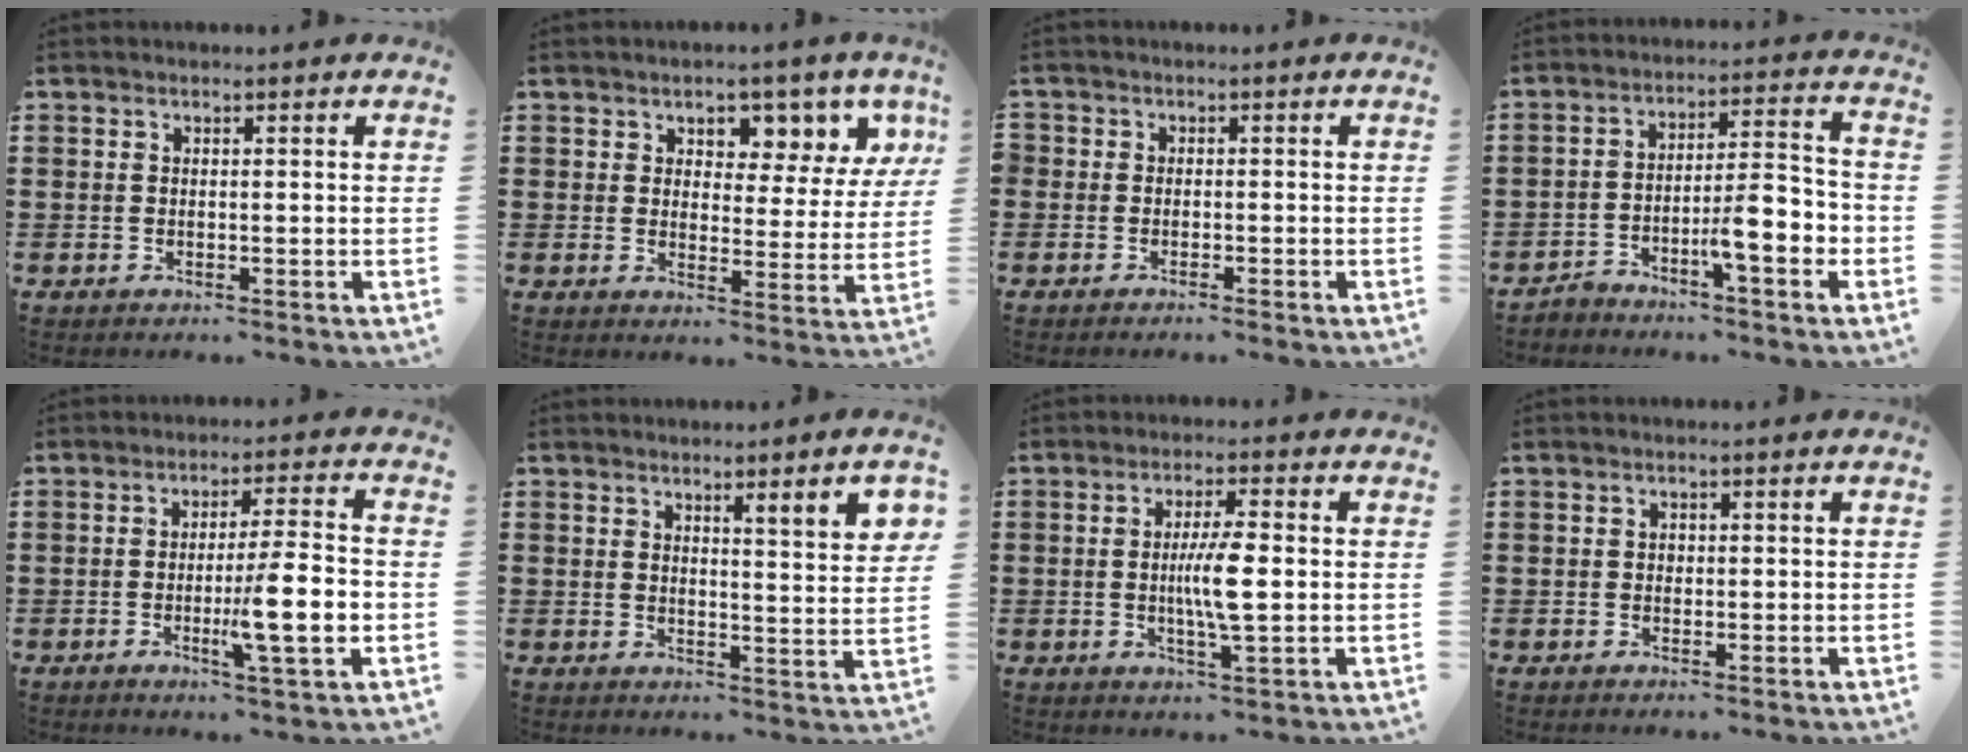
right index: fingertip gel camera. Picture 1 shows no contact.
{"total": 5.5, "force": [4.4, 2.8, 1.9], "torque": [-0.042, -0.023, 0.071]}
{"total": 1.2, "force": [-1.1, 0.6, 0.0], "torque": [-0.003, 0.006, -0.025]}
{"total": 7.6, "force": [-4.2, 1.5, 6.1], "torque": [-0.092, 0.005, -0.075]}
{"total": 10.1, "force": [-2.4, 1.0, 9.8], "torque": [-0.150, -0.009, -0.040]}
{"total": 4.1, "force": [2.4, 0.1, 3.4], "torque": [-0.064, -0.002, 0.037]}
{"total": 6.4, "force": [-0.3, 0.9, 6.3], "torque": [-0.117, -0.005, -0.012]}
{"total": 0.5, "force": [0.1, 0.5, 0.2], "torque": [-0.006, 0.002, 0.001]}